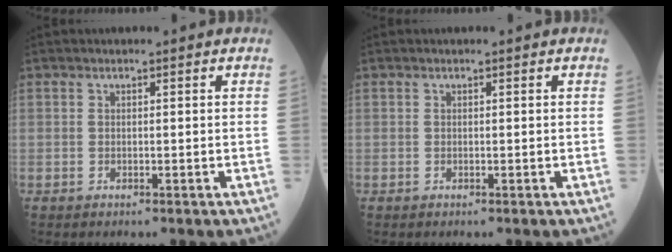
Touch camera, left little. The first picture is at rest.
{"total": 0.0}